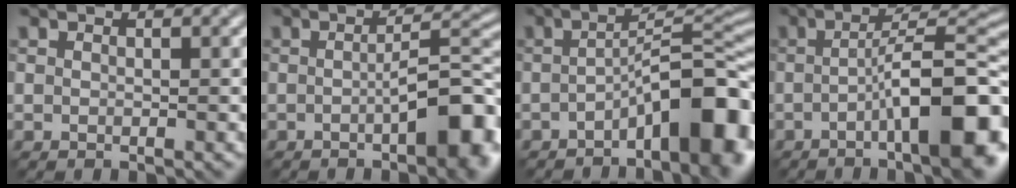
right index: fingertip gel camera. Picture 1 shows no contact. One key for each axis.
{"total": 7.0, "fx": -2.0, "fy": 1.8, "fz": 6.5, "tx": -0.086, "ty": 0.007, "tz": -0.032}
{"total": 9.7, "fx": -4.1, "fy": 2.7, "fz": 8.3, "tx": -0.107, "ty": 0.020, "tz": -0.071}
{"total": 11.1, "fx": -3.2, "fy": 2.8, "fz": 10.3, "tx": -0.137, "ty": 0.013, "tz": -0.052}